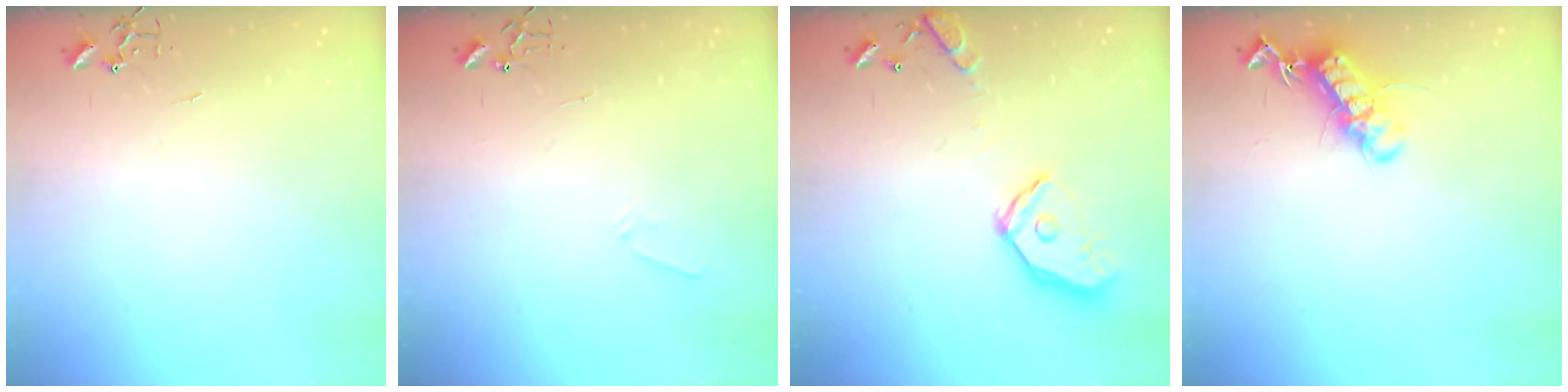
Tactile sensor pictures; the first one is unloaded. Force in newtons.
{"total": 5.9, "press": 5.9, "slide": 0.4}
{"total": 16.4, "press": 16.2, "slide": 2.5}
{"total": 13.3, "press": 13.3, "slide": 0.9}